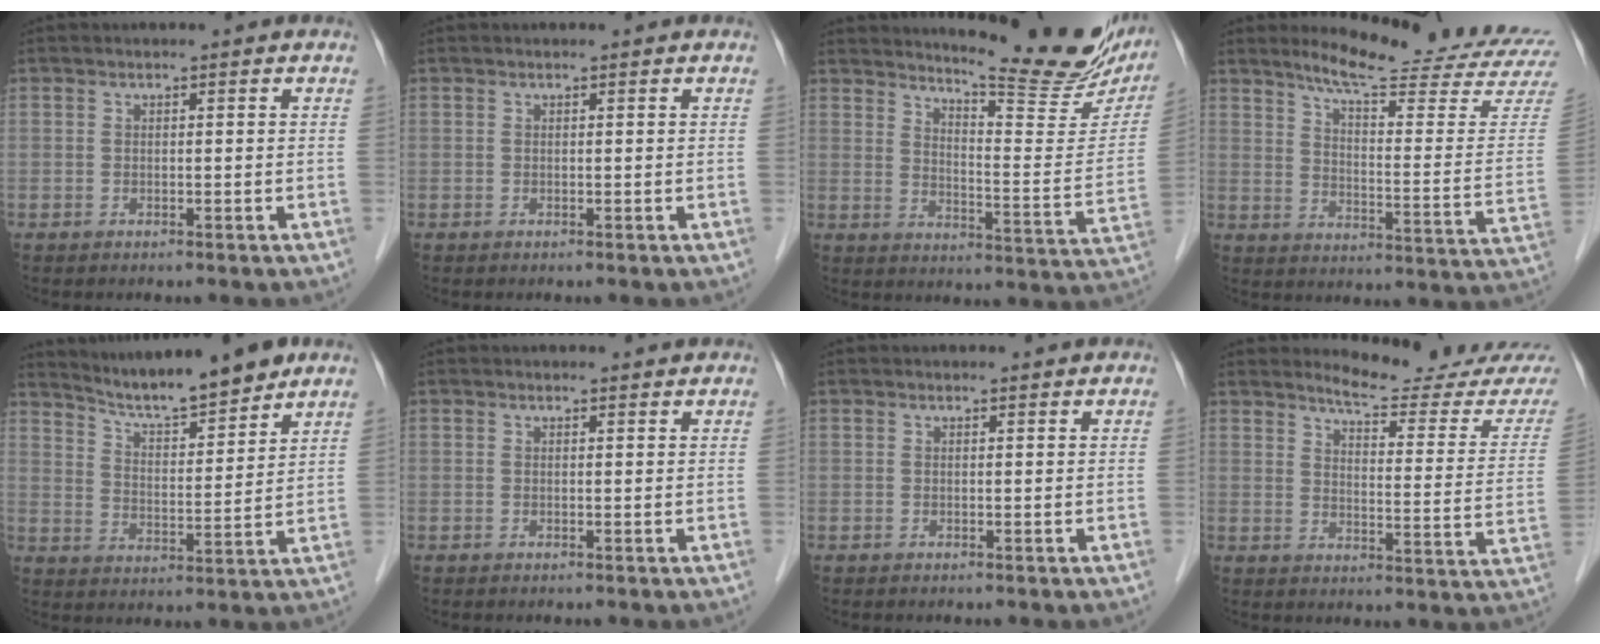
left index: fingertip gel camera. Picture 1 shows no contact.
{"total": 0.6, "force": [0.6, 0.1, 0.1], "torque": [-0.006, 0.006, 0.007]}
{"total": 19.7, "force": [17.2, 2.5, 9.3], "torque": [-0.126, -0.069, 0.214]}
{"total": 21.0, "force": [19.2, -0.1, 8.5], "torque": [-0.128, -0.098, 0.239]}
{"total": 11.9, "force": [10.7, 0.6, 5.2], "torque": [-0.087, 0.004, 0.176]}
{"total": 1.9, "force": [1.8, 0.3, 0.2], "torque": [-0.011, 0.001, 0.020]}
{"total": 1.5, "force": [1.5, 0.2, 0.2], "torque": [-0.010, 0.003, 0.017]}
{"total": 15.0, "force": [14.7, -0.1, 3.3], "torque": [-0.040, -0.099, 0.167]}